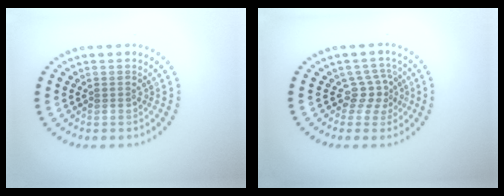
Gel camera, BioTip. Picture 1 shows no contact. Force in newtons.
{"total": 2.2, "press": 1.4, "slide": 1.7}